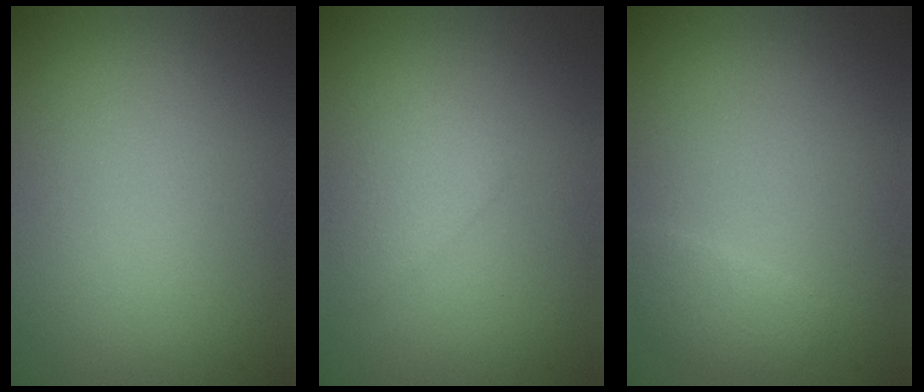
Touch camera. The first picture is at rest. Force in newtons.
{"total": 1.7, "press": 1.7, "slide": 0.0}
{"total": 1.3, "press": 1.3, "slide": 0.1}